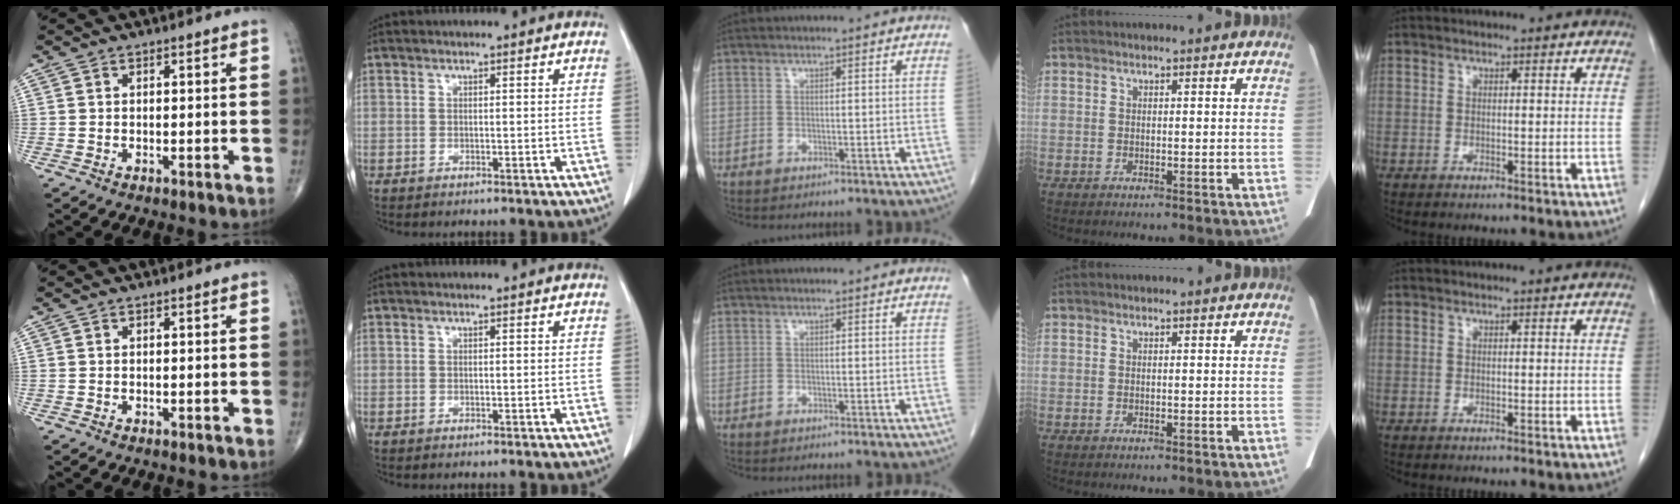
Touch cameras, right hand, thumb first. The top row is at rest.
{}